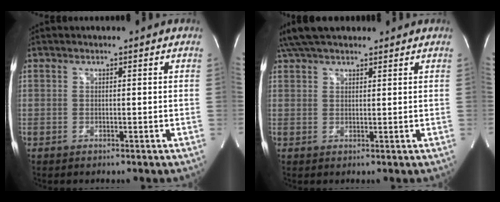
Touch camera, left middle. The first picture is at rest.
{"total": 8.6, "force": [7.1, 2.8, 4.0], "torque": [-0.068, 0.042, 0.127]}